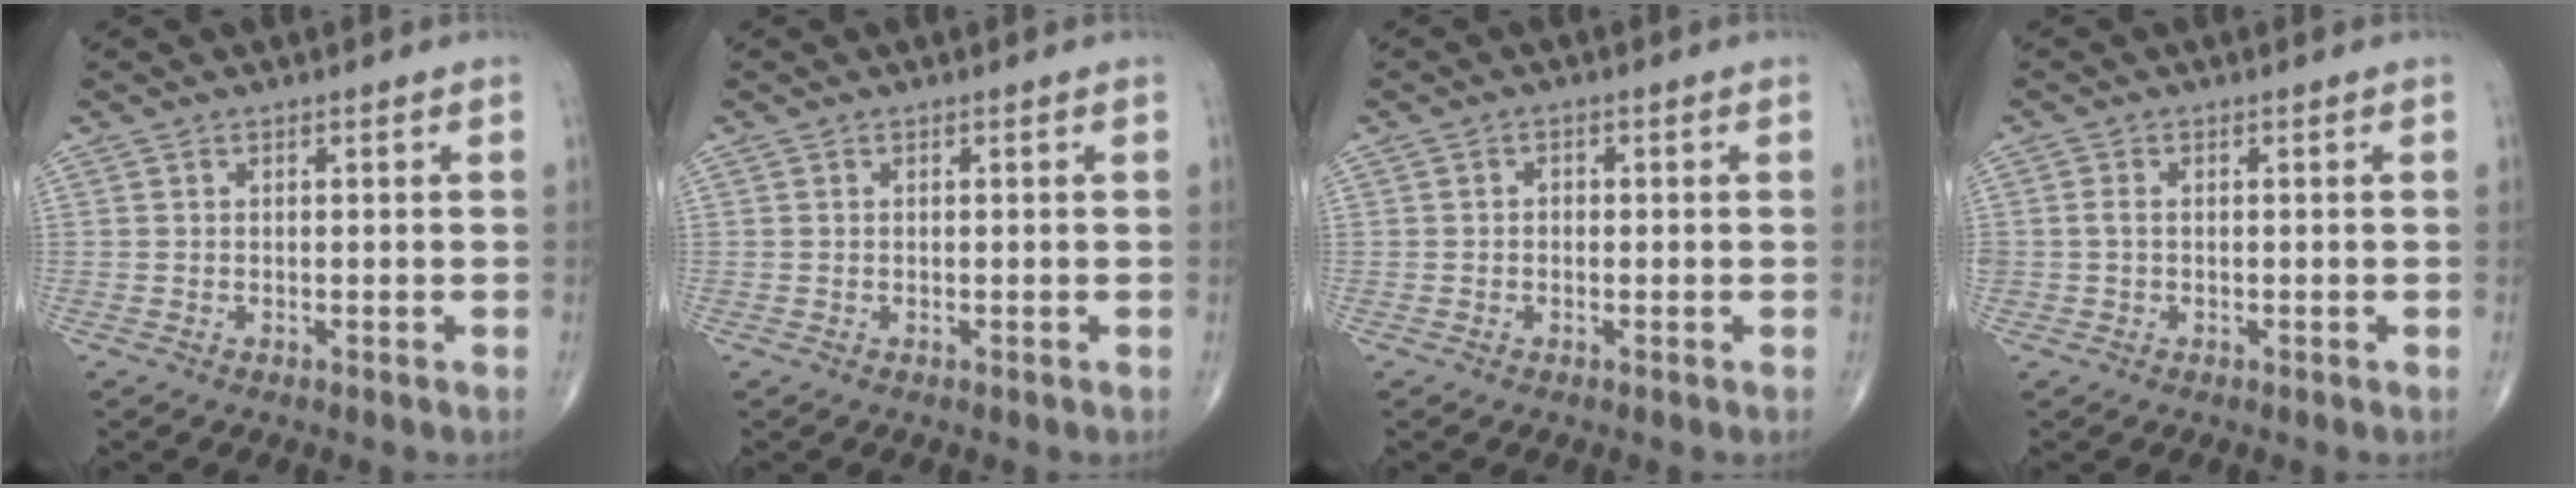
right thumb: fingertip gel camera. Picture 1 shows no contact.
{"total": 0.0}
{"total": 1.2, "force": [-0.1, 0.9, 0.7], "torque": [-0.003, 0.007, -0.005]}
{"total": 1.3, "force": [0.0, 1.0, 0.9], "torque": [-0.016, 0.002, 0.000]}